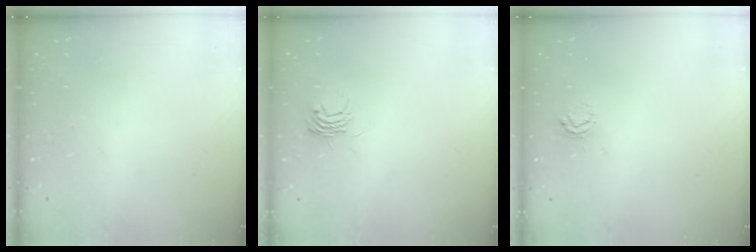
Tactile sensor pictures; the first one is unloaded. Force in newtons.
{"total": 4.7, "press": 4.7, "slide": 0.1}
{"total": 4.4, "press": 4.3, "slide": 0.4}